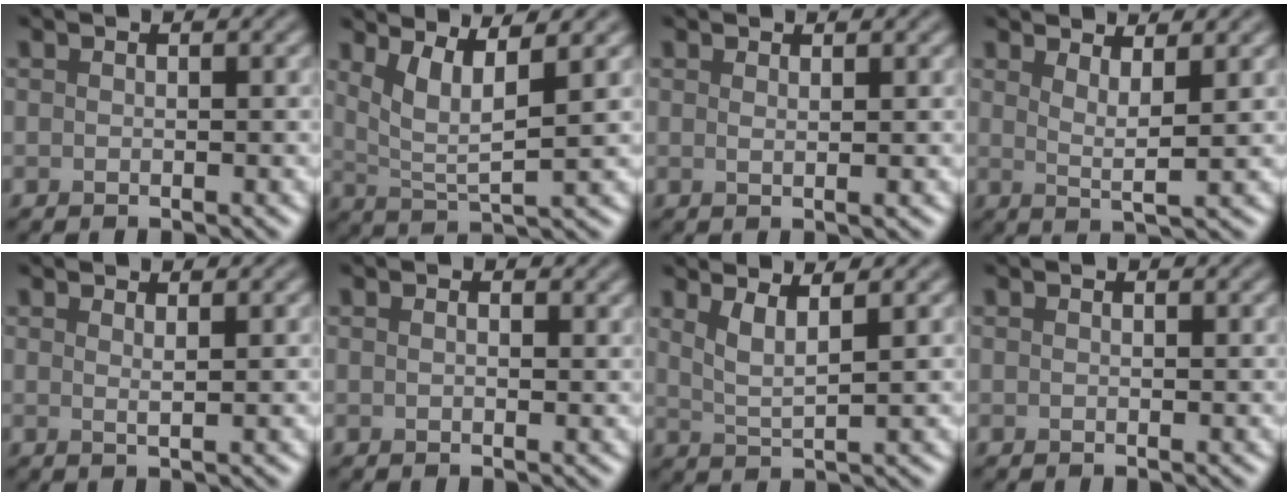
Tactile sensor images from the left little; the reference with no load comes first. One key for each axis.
{"total": 4.2, "fx": 2.1, "fy": 0.9, "fz": 3.5, "tx": -0.071, "ty": -0.005, "tz": 0.045}
{"total": 1.1, "fx": 0.6, "fy": 0.3, "fz": 0.8, "tx": -0.008, "ty": 0.001, "tz": 0.008}
{"total": 2.8, "fx": 1.6, "fy": 0.5, "fz": 2.3, "tx": -0.036, "ty": -0.008, "tz": 0.027}
{"total": 1.2, "fx": 0.7, "fy": 0.3, "fz": 0.9, "tx": -0.008, "ty": 0.000, "tz": 0.010}
{"total": 1.0, "fx": 0.5, "fy": 0.5, "fz": 0.7, "tx": -0.013, "ty": -0.002, "tz": 0.009}
{"total": 2.9, "fx": 1.7, "fy": 0.6, "fz": 2.3, "tx": -0.040, "ty": -0.005, "tz": 0.035}
{"total": 0.0}